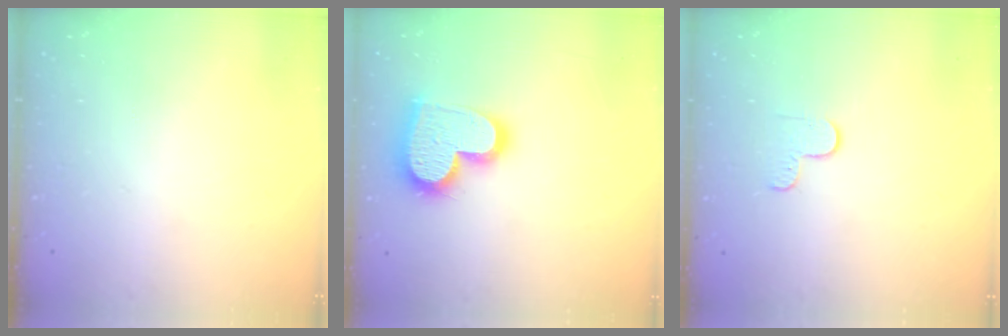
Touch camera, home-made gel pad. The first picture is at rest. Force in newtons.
{"total": 18.5, "press": 18.4, "slide": 1.5}
{"total": 3.6, "press": 3.5, "slide": 0.4}